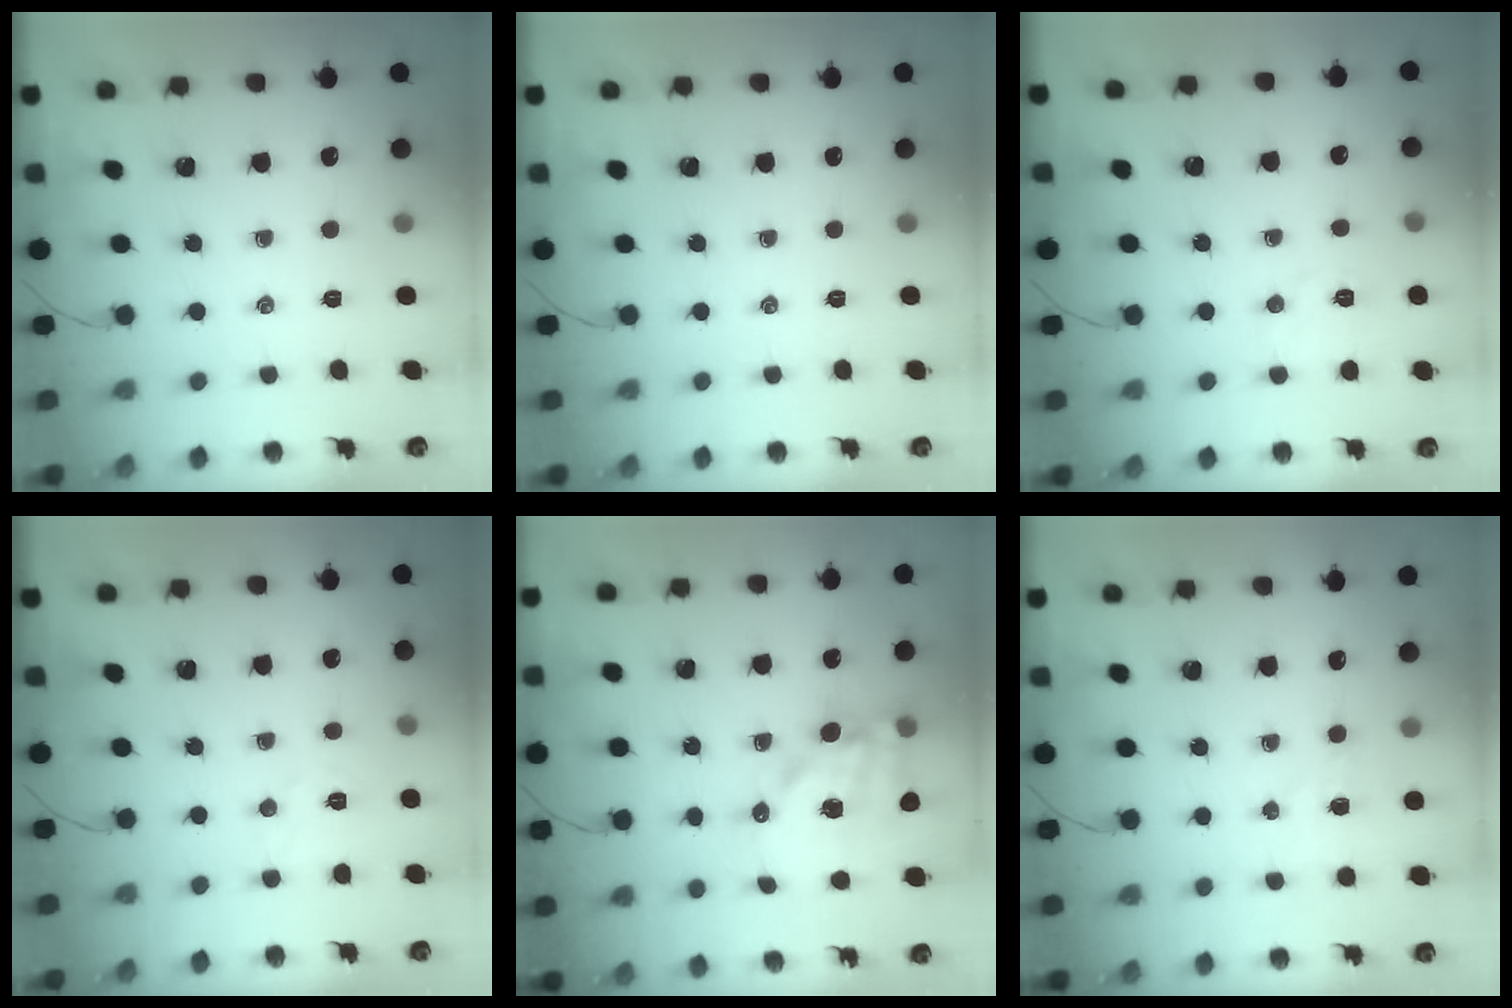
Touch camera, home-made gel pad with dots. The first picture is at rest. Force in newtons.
{"total": 0.0}
{"total": 5.5, "press": 5.3, "slide": 1.3}
{"total": 4.3, "press": 4.1, "slide": 1.3}
{"total": 15.7, "press": 15.3, "slide": 3.8}
{"total": 3.2, "press": 3.1, "slide": 0.8}